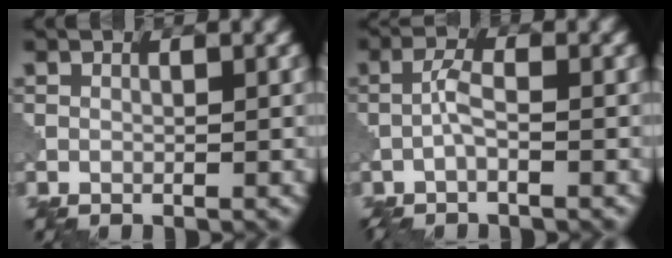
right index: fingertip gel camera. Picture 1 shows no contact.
{"total": 2.4, "force": [-1.0, 0.6, 2.1], "torque": [-0.051, 0.005, -0.028]}